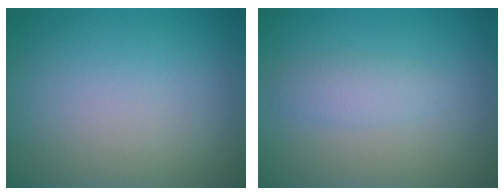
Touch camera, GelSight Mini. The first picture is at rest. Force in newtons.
{"total": 1.8, "press": 1.8, "slide": 0.1}